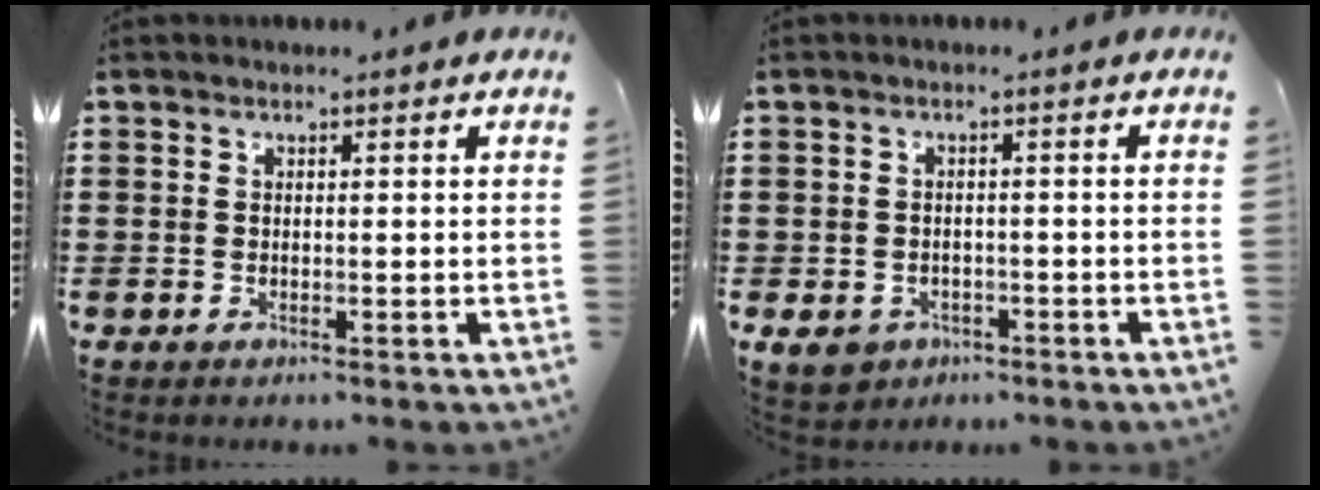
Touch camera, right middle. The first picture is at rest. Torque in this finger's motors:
{"motor_torque": [0.48, -0.16, 0.02, 0.05]}